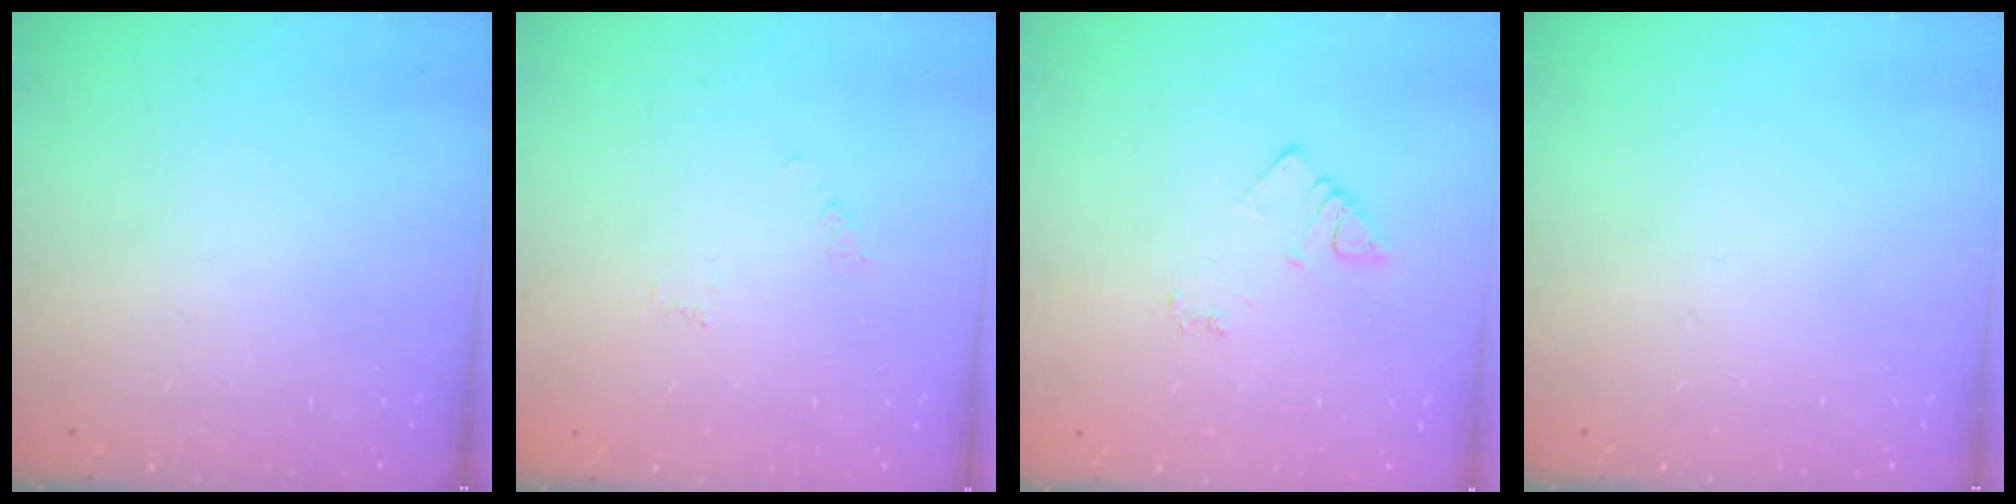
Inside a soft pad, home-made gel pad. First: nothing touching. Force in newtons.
{"total": 2.7, "press": 2.7, "slide": 0.2}
{"total": 2.9, "press": 2.9, "slide": 0.3}
{"total": 0.0}